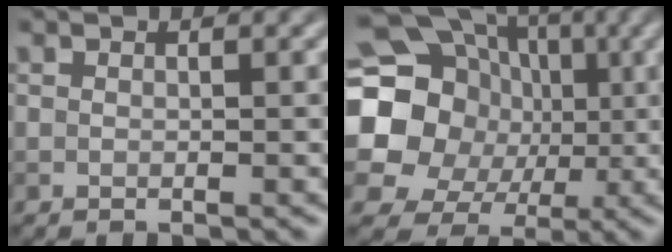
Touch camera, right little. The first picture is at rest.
{"total": 20.0, "force": [1.2, 18.4, 7.8], "torque": [-0.176, 0.021, -0.025]}